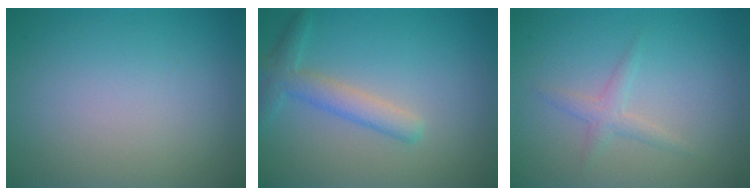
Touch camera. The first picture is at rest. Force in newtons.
{"total": 2.9, "press": 2.9, "slide": 0.1}
{"total": 1.6, "press": 1.6, "slide": 0.0}